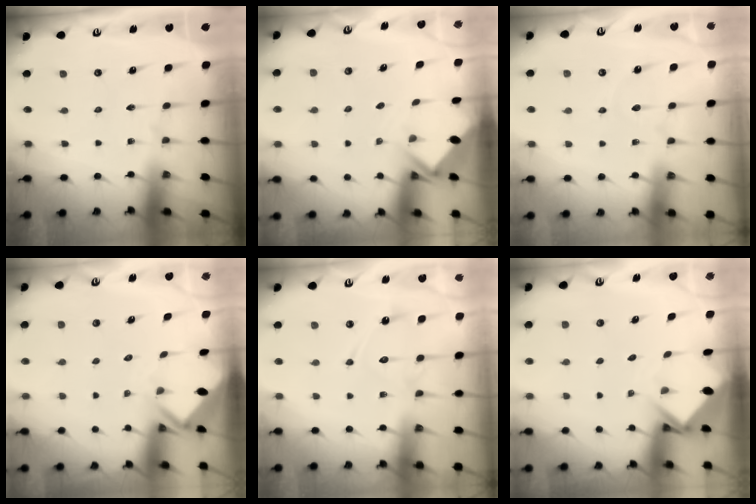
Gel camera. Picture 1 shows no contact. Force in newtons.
{"total": 2.6, "press": 2.6, "slide": 0.2}
{"total": 3.3, "press": 3.3, "slide": 0.5}
{"total": 2.8, "press": 2.8, "slide": 0.1}
{"total": 10.8, "press": 10.8, "slide": 0.8}
{"total": 4.0, "press": 4.0, "slide": 0.2}